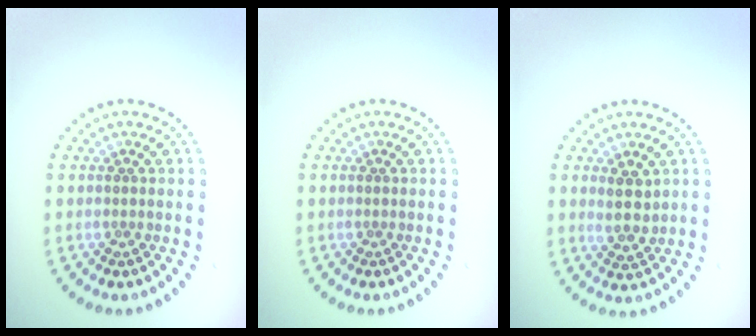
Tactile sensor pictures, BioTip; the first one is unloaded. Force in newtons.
{"total": 0.0}
{"total": 2.5, "press": 2.2, "slide": 1.1}